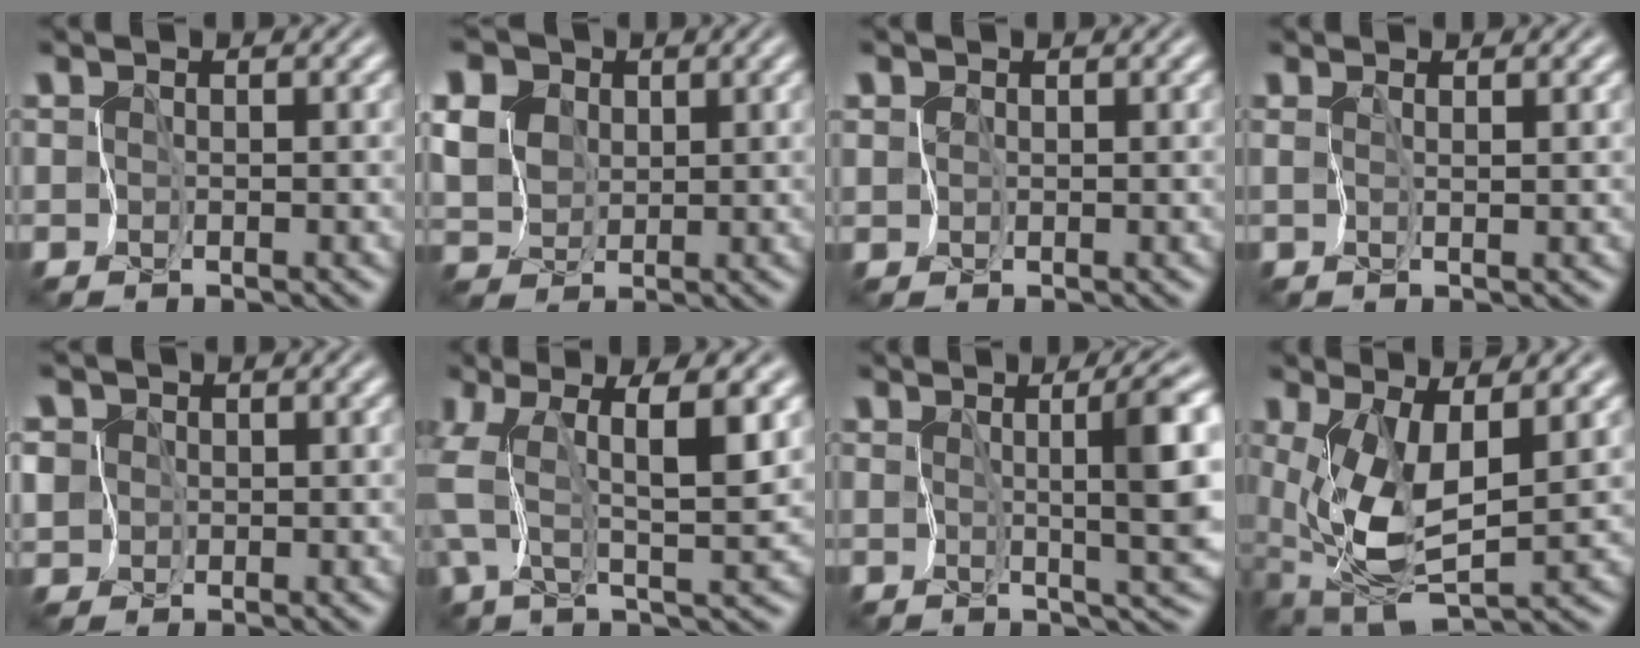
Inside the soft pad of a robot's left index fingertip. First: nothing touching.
{"total": 11.0, "force": [4.7, 8.6, 4.9], "torque": [-0.127, 0.024, 0.071]}
{"total": 0.7, "force": [0.3, 0.6, -0.2], "torque": [0.003, -0.004, 0.003]}
{"total": 0.9, "force": [0.6, -0.4, 0.6], "torque": [-0.007, -0.007, 0.009]}
{"total": 3.0, "force": [0.8, 2.8, 0.5], "torque": [-0.024, 0.012, 0.010]}
{"total": 6.6, "force": [1.2, 1.4, 6.3], "torque": [-0.122, 0.006, 0.014]}
{"total": 6.7, "force": [1.1, 0.9, 6.6], "torque": [-0.087, -0.002, 0.016]}
{"total": 6.9, "force": [0.5, 2.8, 6.3], "torque": [-0.138, -0.016, 0.011]}